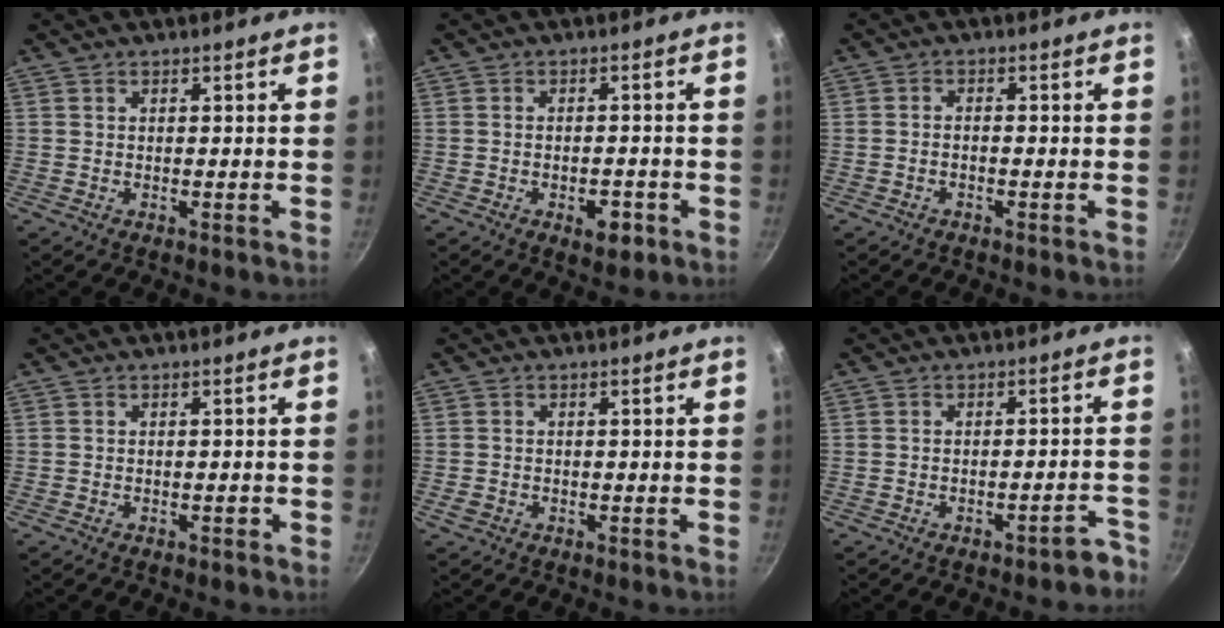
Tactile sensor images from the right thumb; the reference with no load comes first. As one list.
[{"total": 4.5, "force": [-2.1, 2.3, 3.3], "torque": [-0.033, 0.012, -0.025]}, {"total": 1.3, "force": [-0.8, 0.5, 0.9], "torque": [-0.019, 0.013, -0.019]}, {"total": 0.8, "force": [-0.4, 0.3, 0.6], "torque": [-0.008, 0.005, -0.005]}, {"total": 1.3, "force": [-0.6, 1.0, 0.7], "torque": [-0.016, 0.003, -0.010]}, {"total": 4.9, "force": [-3.7, 1.7, 2.7], "torque": [-0.009, 0.049, -0.031]}]